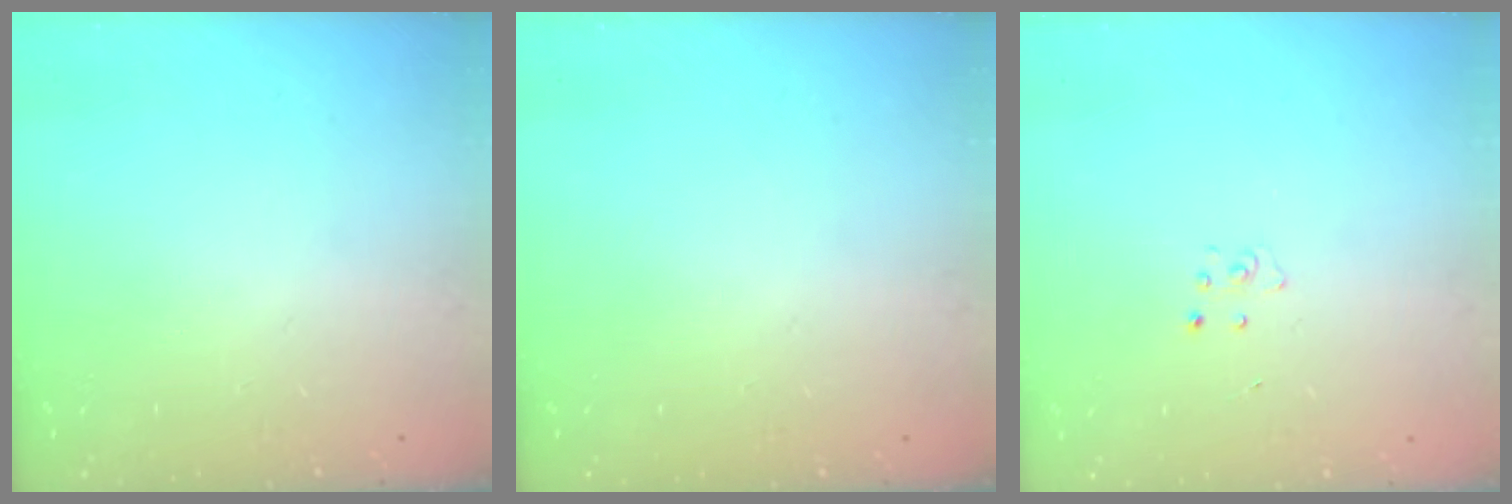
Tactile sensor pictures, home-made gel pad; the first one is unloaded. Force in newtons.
{"total": 0.0}
{"total": 2.7, "press": 2.7, "slide": 0.3}